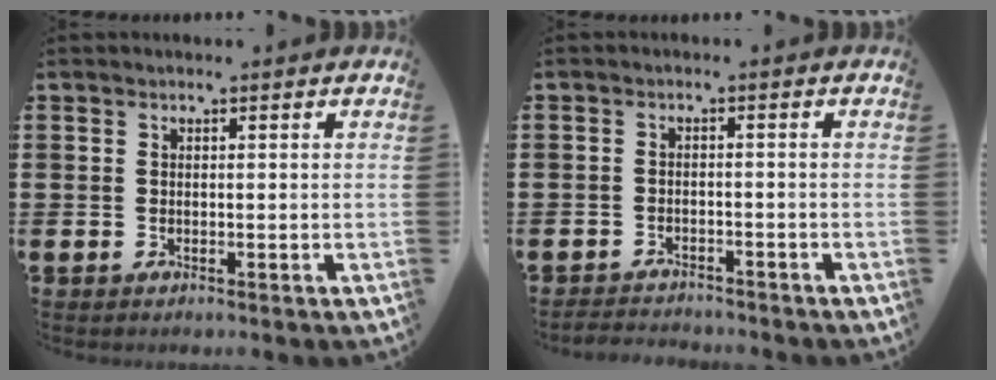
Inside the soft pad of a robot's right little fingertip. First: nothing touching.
{"total": 1.9, "force": [-1.9, 0.1, -0.2], "torque": [-0.005, 0.003, -0.042]}